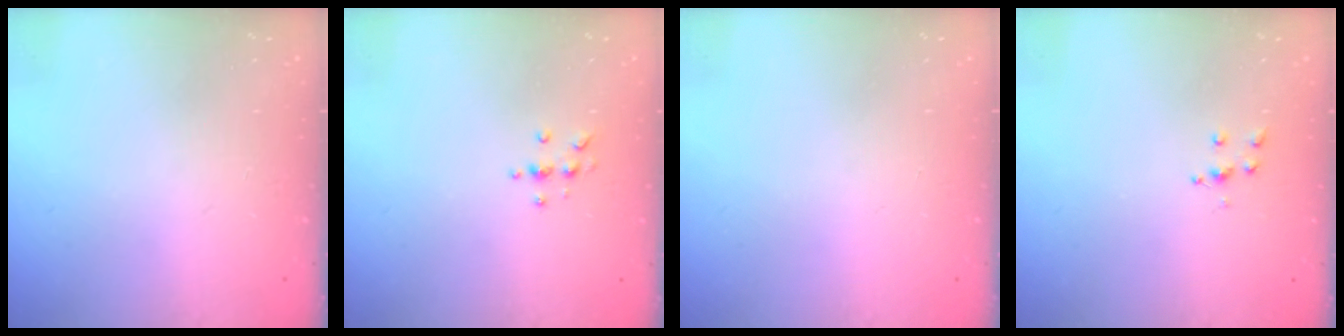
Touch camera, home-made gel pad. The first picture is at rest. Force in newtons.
{"total": 4.6, "press": 4.6, "slide": 0.6}
{"total": 0.0}
{"total": 4.8, "press": 4.8, "slide": 0.5}